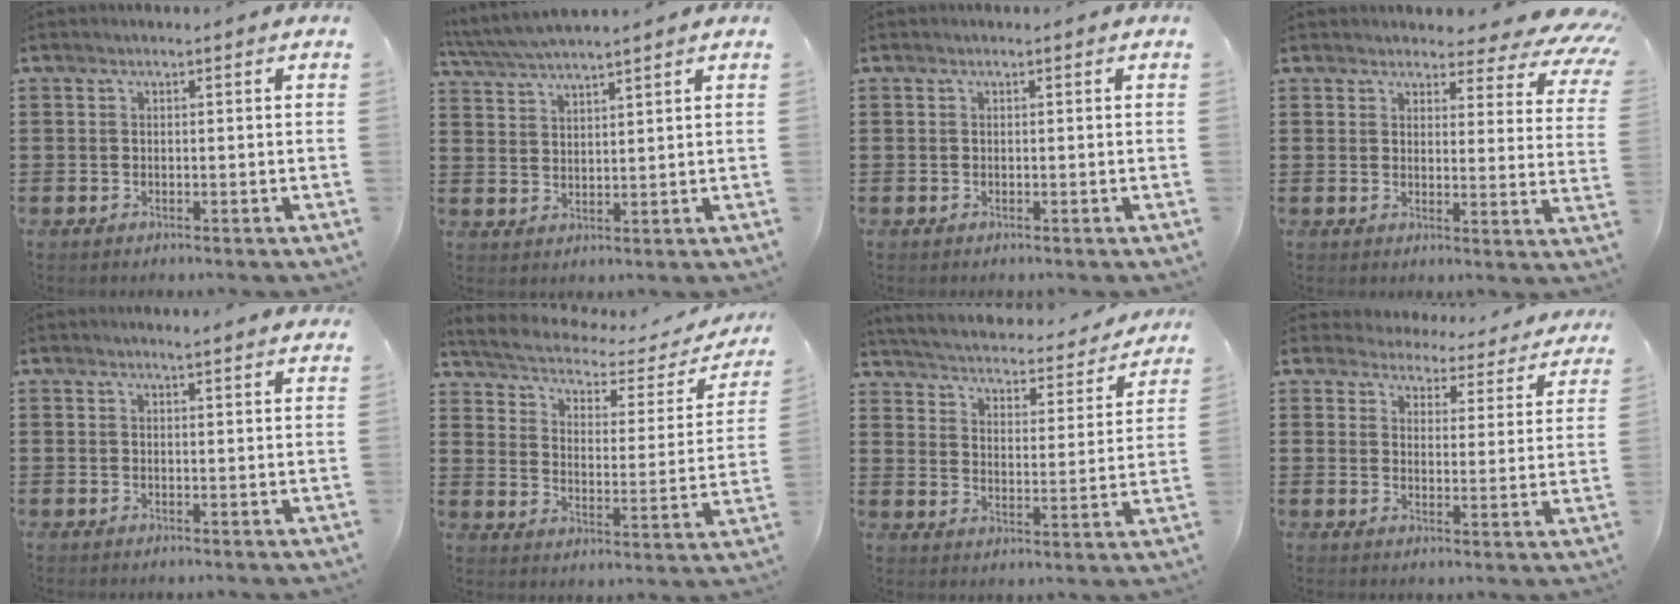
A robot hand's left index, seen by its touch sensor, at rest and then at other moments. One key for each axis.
{"total": 4.1, "fx": 3.8, "fy": -0.2, "fz": 1.5, "tx": -0.041, "ty": -0.014, "tz": 0.068}
{"total": 0.0}
{"total": 4.3, "fx": 3.9, "fy": 0.8, "fz": 1.6, "tx": -0.034, "ty": -0.024, "tz": 0.066}
{"total": 1.6, "fx": 1.5, "fy": -0.1, "fz": 0.7, "tx": -0.015, "ty": 0.000, "tz": 0.028}
{"total": 3.6, "fx": 2.8, "fy": 1.2, "fz": 2.0, "tx": -0.057, "ty": -0.023, "tz": 0.040}
{"total": 2.6, "fx": 2.6, "fy": 0.0, "fz": 0.4, "tx": -0.028, "ty": -0.029, "tz": 0.032}
{"total": 4.3, "fx": 4.2, "fy": 0.6, "fz": -0.1, "tx": -0.016, "ty": -0.034, "tz": 0.070}